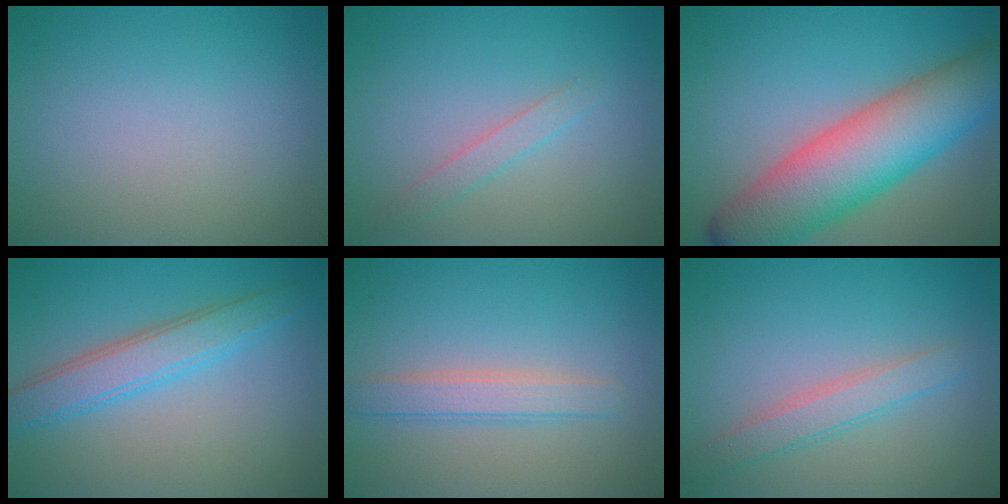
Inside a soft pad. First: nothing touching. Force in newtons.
{"total": 1.5, "press": 1.5, "slide": 0.1}
{"total": 11.2, "press": 11.2, "slide": 0.3}
{"total": 4.1, "press": 4.1, "slide": 0.1}
{"total": 2.6, "press": 2.6, "slide": 0.2}
{"total": 2.5, "press": 2.5, "slide": 0.1}